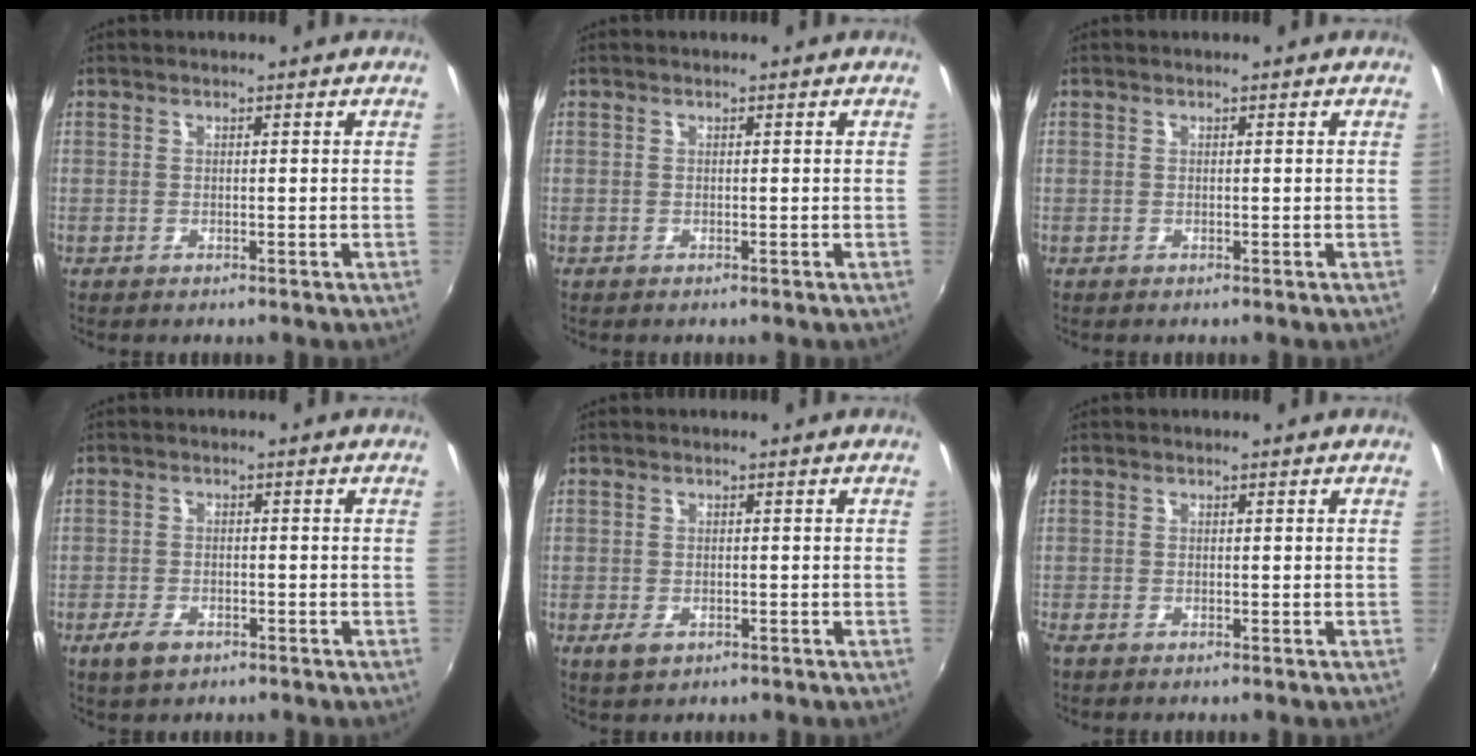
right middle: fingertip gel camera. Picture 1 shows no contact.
{"total": 0.0}
{"total": 0.0}
{"total": 4.2, "force": [-2.6, 2.1, 2.5], "torque": [-0.061, -0.006, -0.047]}
{"total": 2.7, "force": [-1.3, 1.5, 1.8], "torque": [-0.036, -0.005, -0.019]}
{"total": 0.9, "force": [-0.7, 0.4, 0.5], "torque": [-0.011, -0.005, -0.014]}